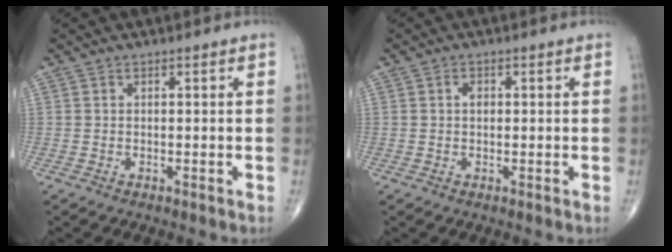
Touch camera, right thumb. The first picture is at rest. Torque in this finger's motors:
{"motor_torque": [0.25, 0.50, 0.21, 0.06, -0.01]}